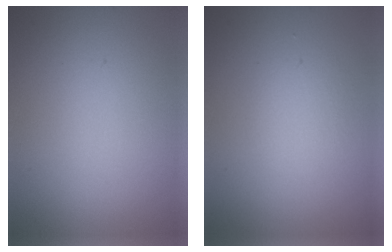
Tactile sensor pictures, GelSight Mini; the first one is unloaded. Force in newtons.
{"total": 1.4, "press": 1.4, "slide": 0.1}